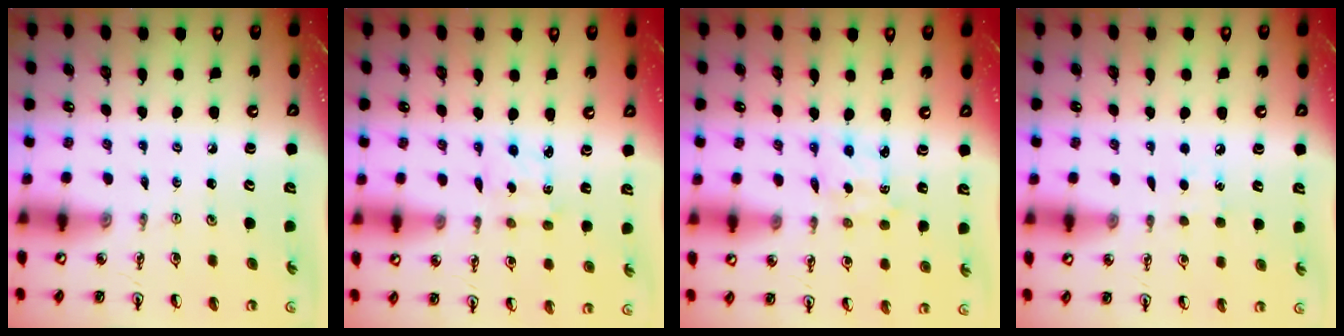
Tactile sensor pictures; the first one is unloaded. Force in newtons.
{"total": 2.3, "press": 2.3, "slide": 0.4}
{"total": 2.4, "press": 2.4, "slide": 0.3}
{"total": 5.8, "press": 5.8, "slide": 0.7}